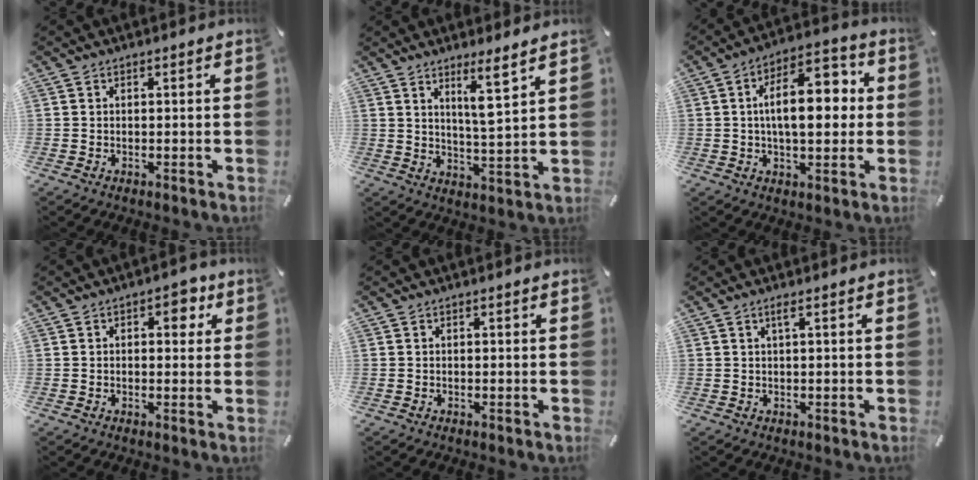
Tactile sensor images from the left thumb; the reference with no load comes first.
{"total": 7.2, "force": [4.9, 0.1, 5.3], "torque": [-0.094, -0.034, 0.078]}
{"total": 13.6, "force": [1.2, 7.2, 11.5], "torque": [-0.171, -0.001, 0.014]}
{"total": 4.6, "force": [1.1, 2.8, 3.4], "torque": [-0.026, -0.006, 0.006]}
{"total": 0.0}
{"total": 1.5, "force": [0.5, 0.1, 1.4], "torque": [-0.029, 0.001, 0.007]}